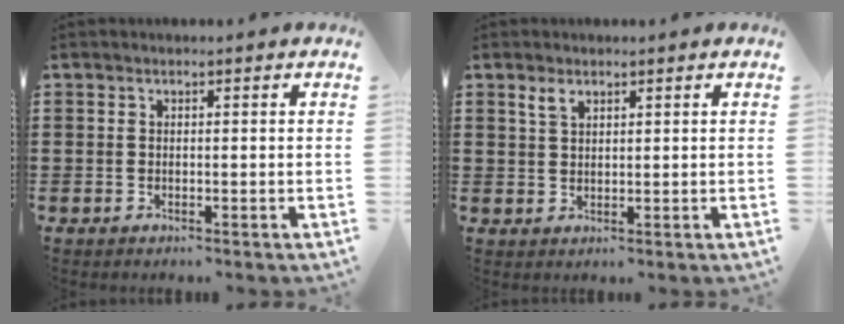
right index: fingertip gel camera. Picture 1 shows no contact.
{"total": 1.8, "force": [1.3, 0.8, 1.0], "torque": [-0.024, 0.001, 0.024]}